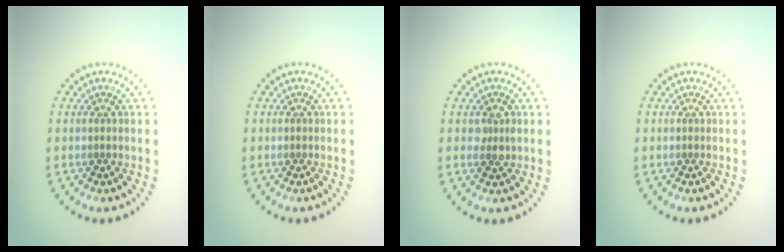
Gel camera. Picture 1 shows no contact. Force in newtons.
{"total": 0.0}
{"total": 1.2, "press": 1.2, "slide": 0.2}
{"total": 0.0}